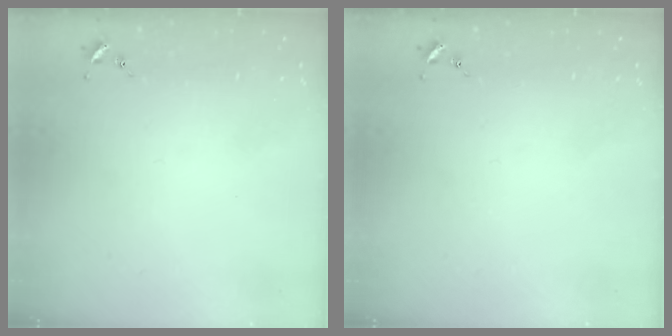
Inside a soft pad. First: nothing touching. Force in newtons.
{"total": 0.0}